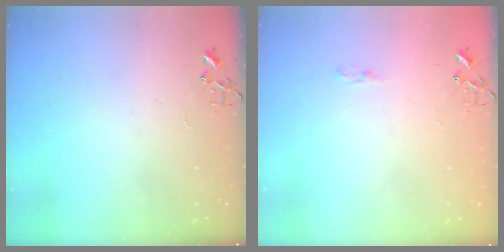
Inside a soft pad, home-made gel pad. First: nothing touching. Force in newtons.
{"total": 5.3, "press": 5.3, "slide": 0.6}